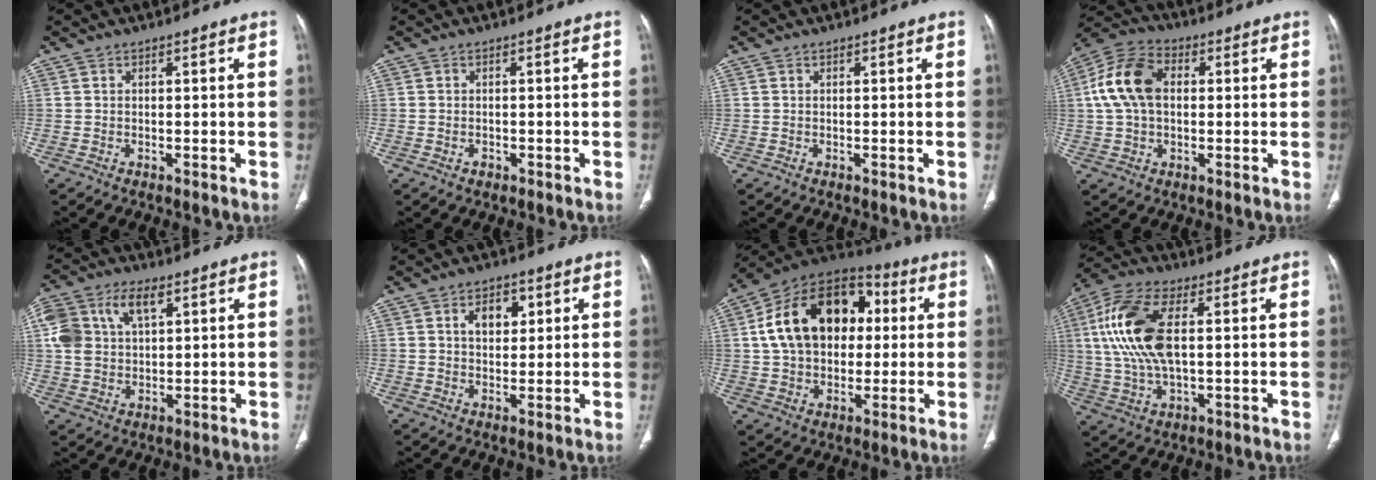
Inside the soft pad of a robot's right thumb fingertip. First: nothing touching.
{"total": 1.0, "force": [-0.5, 0.7, 0.4], "torque": [-0.007, 0.005, -0.004]}
{"total": 0.0}
{"total": 12.1, "force": [1.5, 8.0, 9.0], "torque": [-0.180, 0.028, 0.022]}
{"total": 11.6, "force": [4.4, 7.0, 8.2], "torque": [-0.167, 0.010, 0.087]}
{"total": 5.9, "force": [2.1, 3.8, 3.9], "torque": [-0.038, -0.006, 0.031]}
{"total": 21.8, "force": [3.2, 15.2, 15.3], "torque": [-0.239, 0.027, 0.050]}
{"total": 16.0, "force": [2.8, 7.8, 13.8], "torque": [-0.300, 0.011, 0.054]}